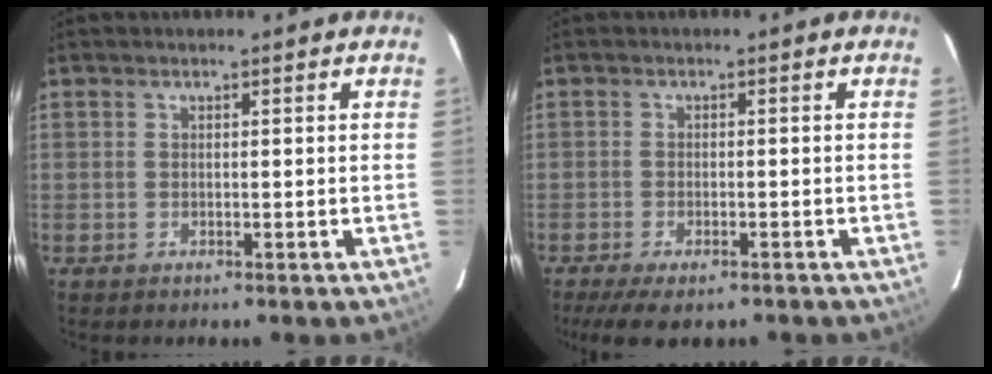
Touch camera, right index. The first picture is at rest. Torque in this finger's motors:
{"motor_torque": [0.82, -0.64, 0.32, 0.07]}